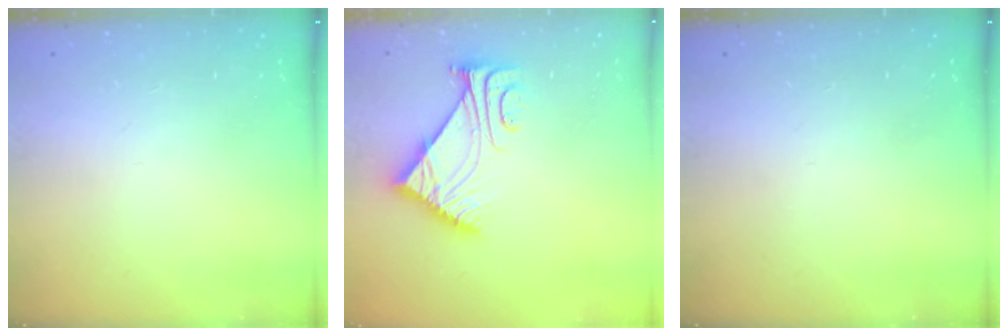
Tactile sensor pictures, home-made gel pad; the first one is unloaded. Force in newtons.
{"total": 8.1, "press": 8.0, "slide": 1.0}
{"total": 0.0}